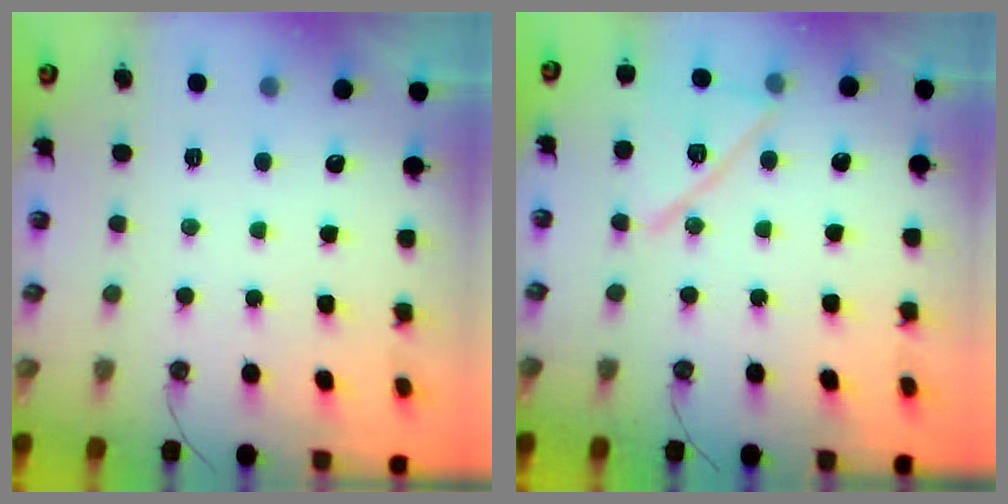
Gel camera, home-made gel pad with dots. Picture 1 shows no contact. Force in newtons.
{"total": 15.1, "press": 14.9, "slide": 2.7}